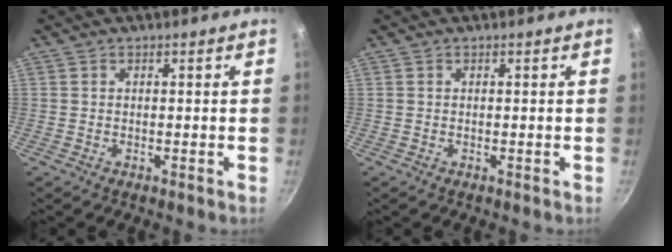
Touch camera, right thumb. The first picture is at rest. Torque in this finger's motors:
{"motor_torque": [0.02, -0.02, 0.14, 0.14, 0.00]}